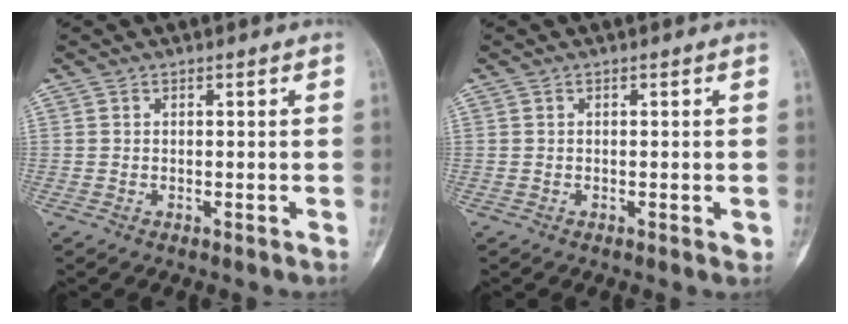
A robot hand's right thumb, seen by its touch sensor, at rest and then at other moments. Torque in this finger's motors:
{"motor_torque": [0.45, -0.17, 0.04, -0.17, 0.05]}